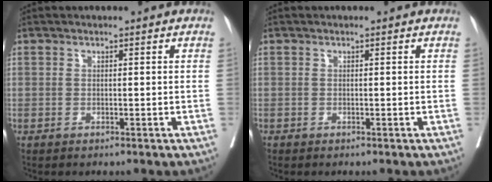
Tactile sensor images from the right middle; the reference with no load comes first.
{"total": 0.0}